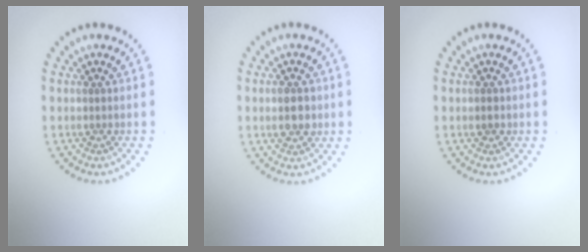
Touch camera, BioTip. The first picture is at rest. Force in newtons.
{"total": 2.2, "press": 2.2, "slide": 0.2}
{"total": 0.9, "press": 0.8, "slide": 0.3}